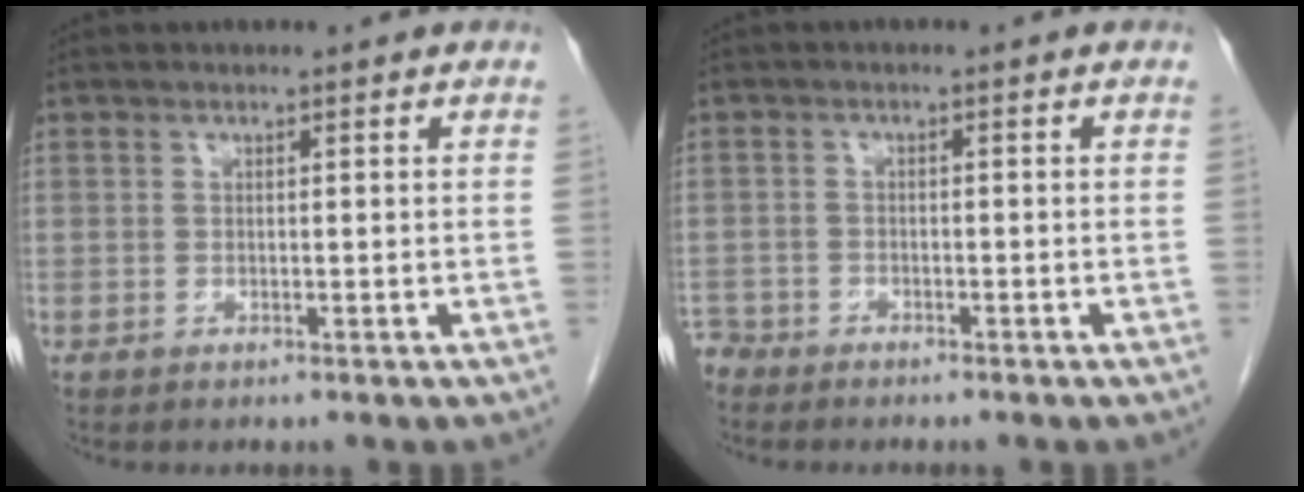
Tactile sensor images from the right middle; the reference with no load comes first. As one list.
[{"total": 3.3, "force": [-3.0, 1.3, 0.1], "torque": [0.000, -0.002, -0.056]}]